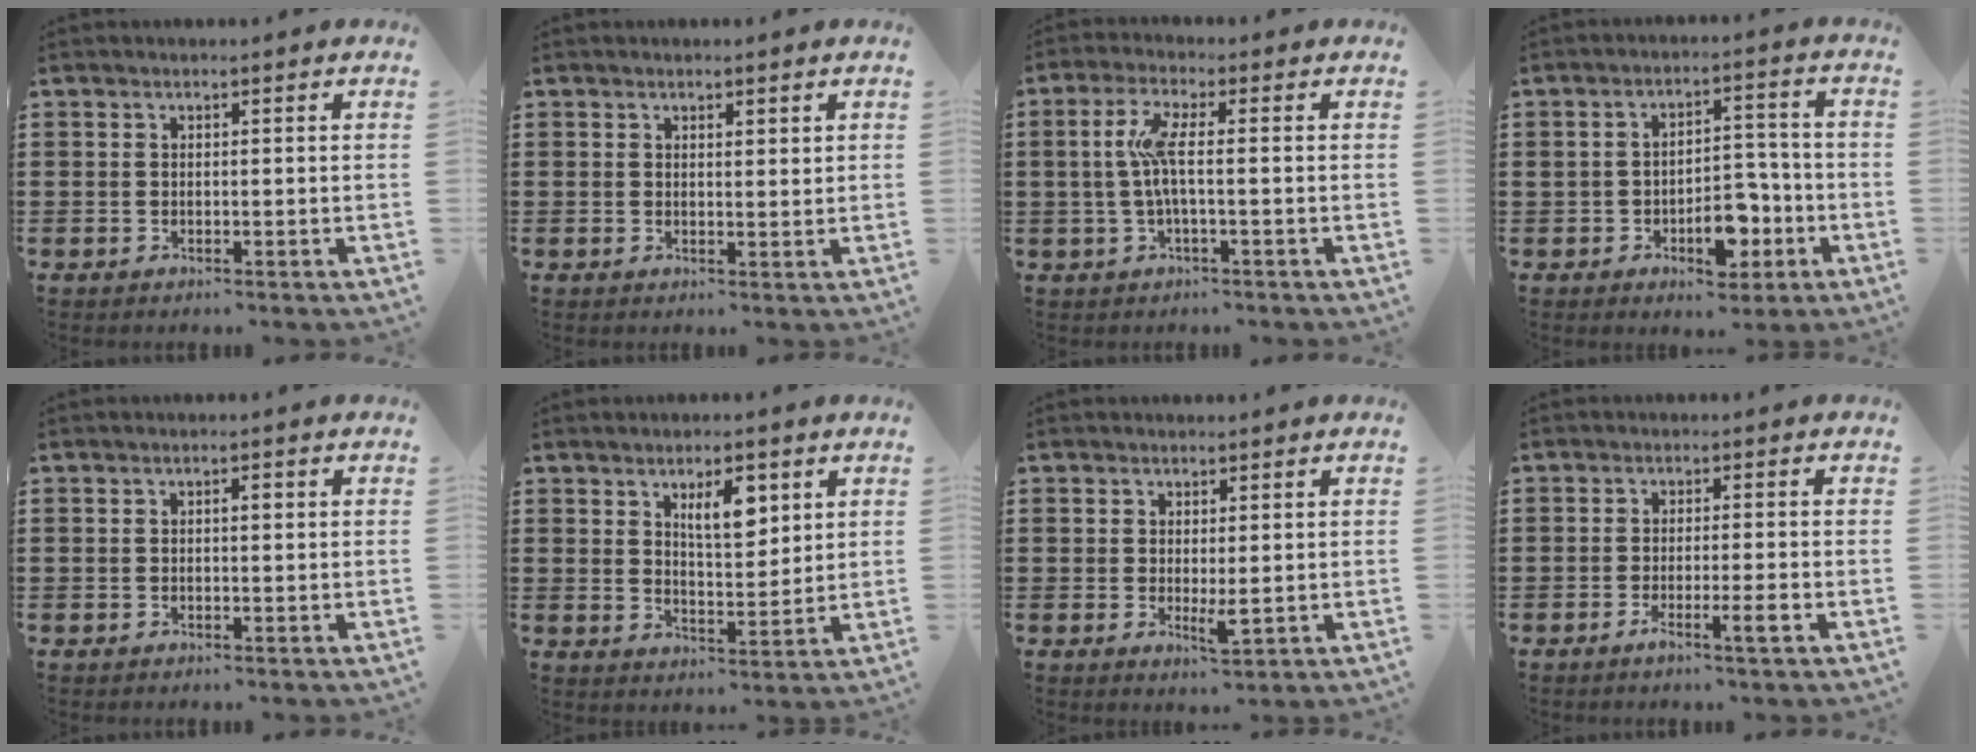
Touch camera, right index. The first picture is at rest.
{"total": 1.2, "force": [1.0, 0.5, 0.4], "torque": [0.000, 0.001, 0.017]}
{"total": 5.5, "force": [-0.3, 0.8, 5.4], "torque": [-0.122, -0.007, -0.016]}
{"total": 7.7, "force": [-3.0, 4.3, 5.6], "torque": [-0.080, 0.014, -0.050]}
{"total": 1.0, "force": [0.1, 0.4, 1.0], "torque": [-0.019, 0.002, 0.001]}
{"total": 6.3, "force": [3.1, 2.7, 4.8], "torque": [-0.079, -0.002, 0.048]}
{"total": 2.7, "force": [0.3, 1.1, 2.4], "torque": [-0.043, -0.001, 0.007]}
{"total": 3.7, "force": [-1.9, -0.2, 3.2], "torque": [-0.059, -0.016, -0.034]}